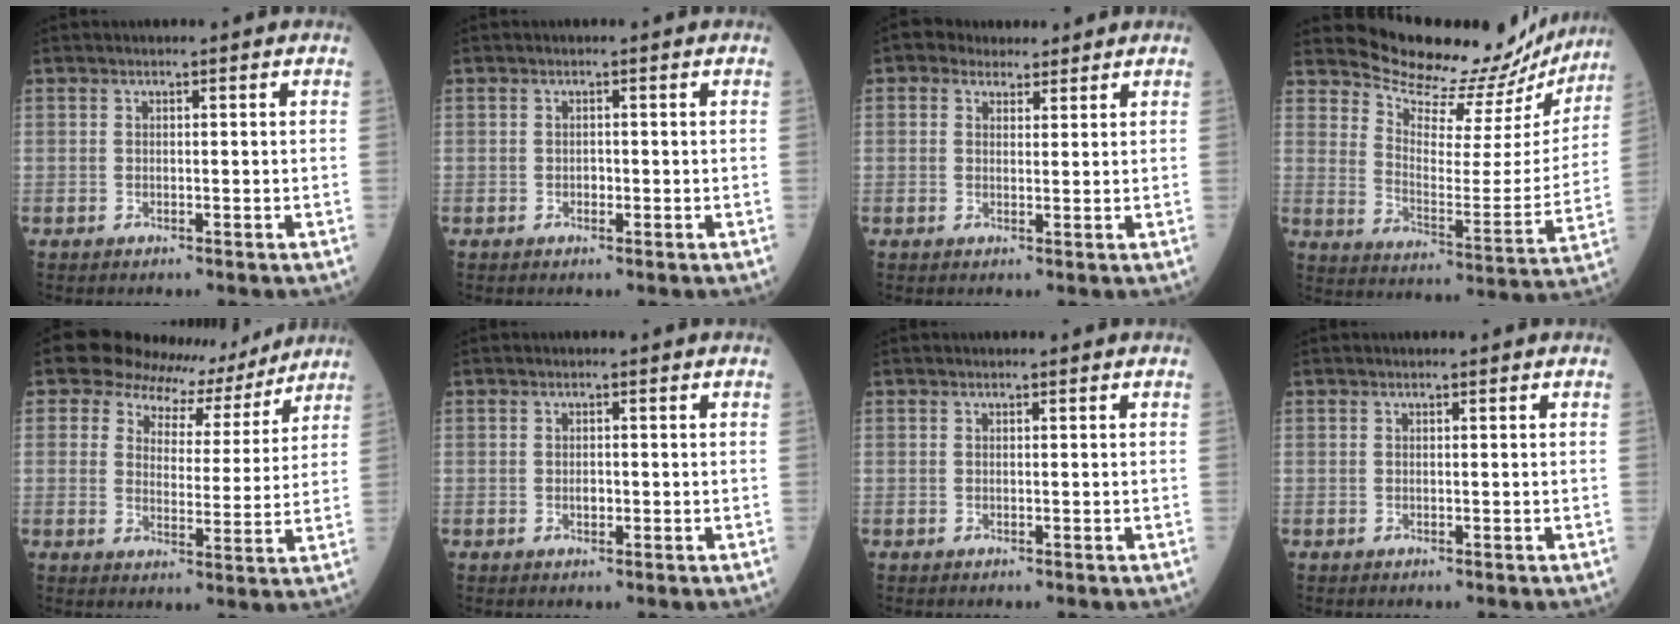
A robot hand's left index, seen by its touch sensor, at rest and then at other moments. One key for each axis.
{"total": 0.7, "fx": -0.3, "fy": 0.4, "fz": 0.3, "tx": 0.001, "ty": 0.000, "tz": -0.008}
{"total": 4.1, "fx": 3.0, "fy": 2.5, "fz": 1.1, "tx": -0.010, "ty": 0.020, "tz": 0.049}
{"total": 18.0, "fx": 17.6, "fy": 3.4, "fz": 2.2, "tx": -0.019, "ty": -0.085, "tz": 0.210}
{"total": 9.1, "fx": 8.1, "fy": 3.9, "fz": 1.1, "tx": -0.012, "ty": 0.001, "tz": 0.102}
{"total": 0.9, "fx": -0.3, "fy": 0.6, "fz": 0.7, "tx": -0.007, "ty": -0.001, "tz": -0.004}
{"total": 0.0}
{"total": 0.0}